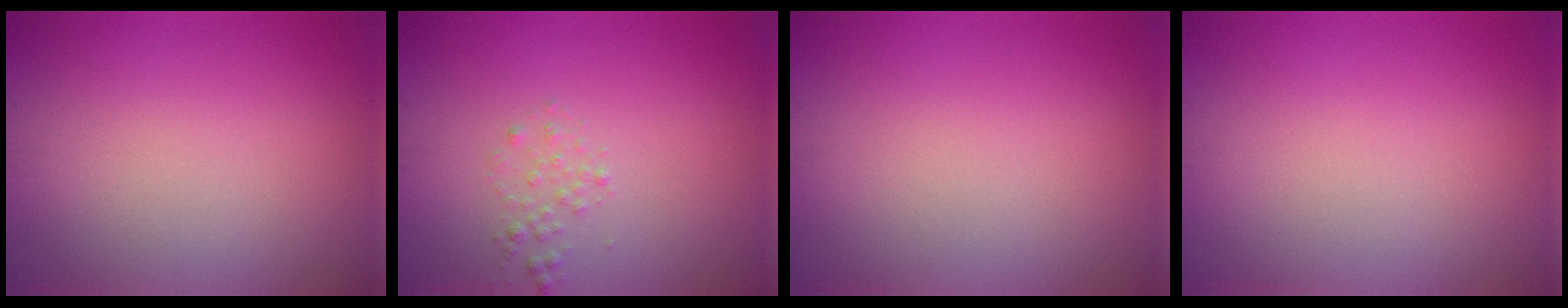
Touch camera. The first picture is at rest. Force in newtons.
{"total": 0.9, "press": 0.9, "slide": 0.1}
{"total": 0.0}
{"total": 0.0}